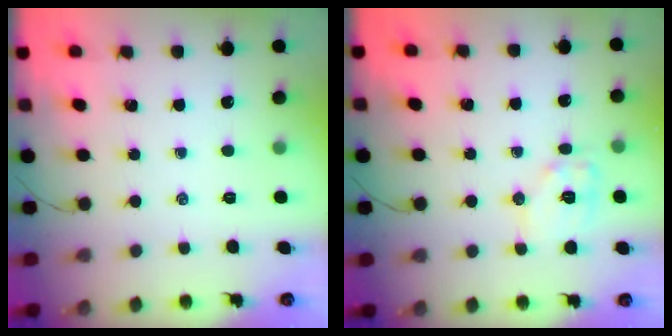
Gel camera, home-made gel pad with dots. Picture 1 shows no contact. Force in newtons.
{"total": 9.3, "press": 9.3, "slide": 0.1}